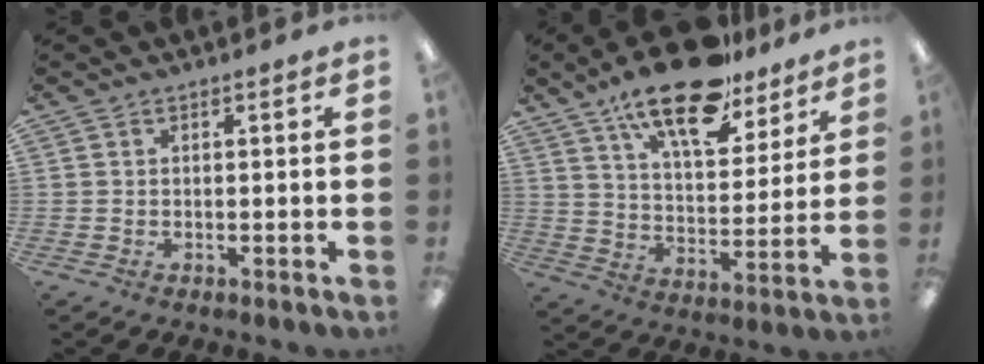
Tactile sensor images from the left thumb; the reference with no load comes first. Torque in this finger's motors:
{"motor_torque": [0.43, 0.31, 1.34, -1.43, 0.21]}